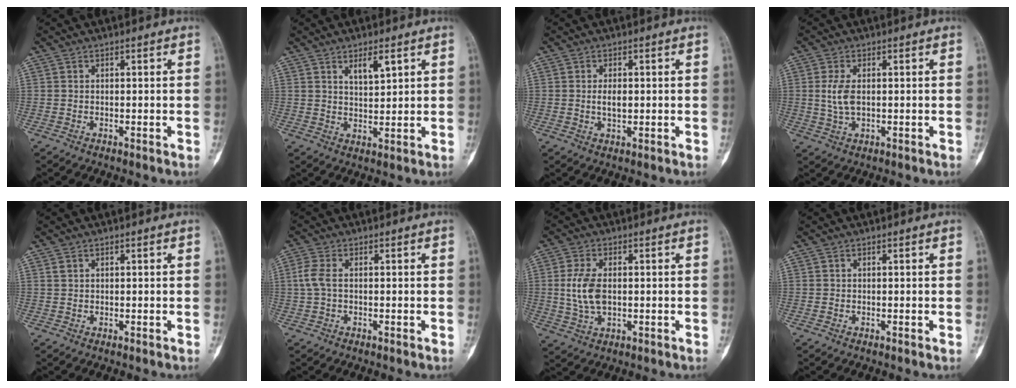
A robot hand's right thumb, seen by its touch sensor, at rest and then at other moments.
{"total": 4.4, "force": [2.4, 1.6, 3.3], "torque": [-0.048, -0.019, 0.042]}
{"total": 2.9, "force": [0.1, 1.6, 2.5], "torque": [-0.037, -0.001, 0.003]}
{"total": 4.6, "force": [0.3, 2.4, 3.9], "torque": [-0.082, -0.003, 0.007]}
{"total": 0.5, "force": [0.3, 0.3, 0.2], "torque": [-0.003, 0.005, 0.007]}
{"total": 3.3, "force": [0.0, 1.6, 2.8], "torque": [-0.076, 0.004, -0.005]}
{"total": 7.2, "force": [0.2, 4.1, 5.9], "torque": [-0.125, -0.001, 0.006]}
{"total": 0.0}